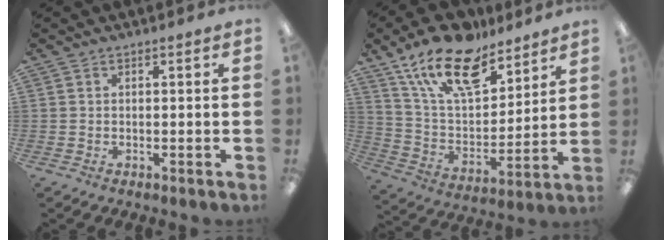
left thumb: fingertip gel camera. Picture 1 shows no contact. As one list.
[{"total": 19.7, "force": [14.2, 9.0, 10.2], "torque": [-0.191, -0.080, 0.254]}]